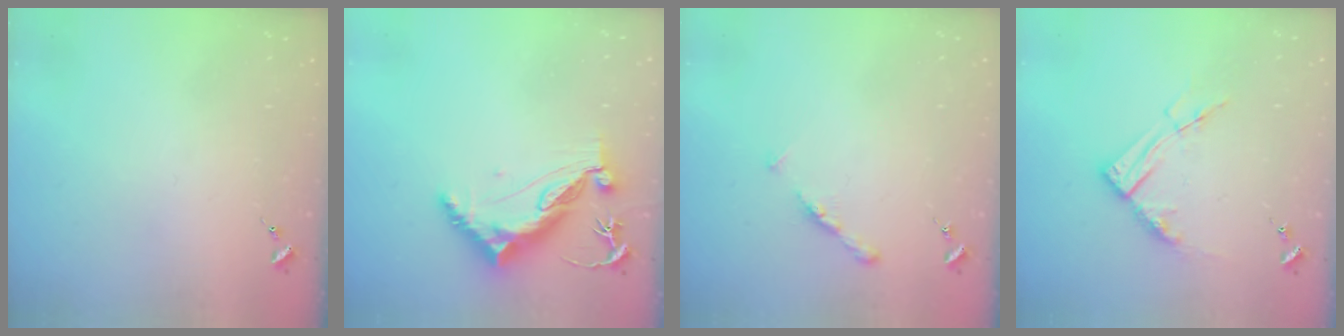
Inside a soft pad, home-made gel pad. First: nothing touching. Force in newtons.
{"total": 10.7, "press": 10.6, "slide": 1.2}
{"total": 5.3, "press": 5.2, "slide": 0.6}
{"total": 10.3, "press": 10.2, "slide": 1.0}